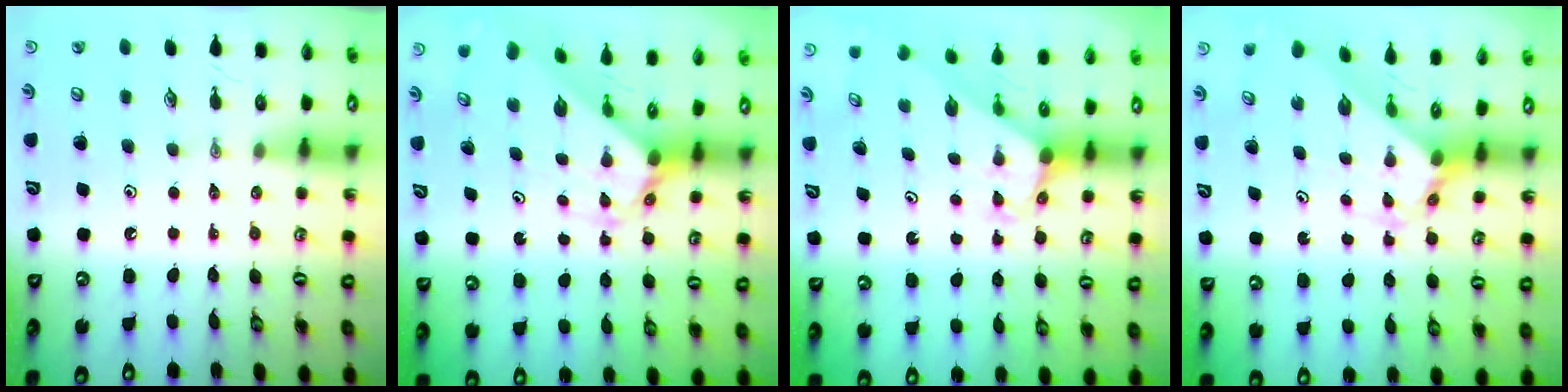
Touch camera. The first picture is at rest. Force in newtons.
{"total": 2.3, "press": 2.3, "slide": 0.2}
{"total": 2.9, "press": 2.9, "slide": 0.0}
{"total": 2.4, "press": 2.4, "slide": 0.2}